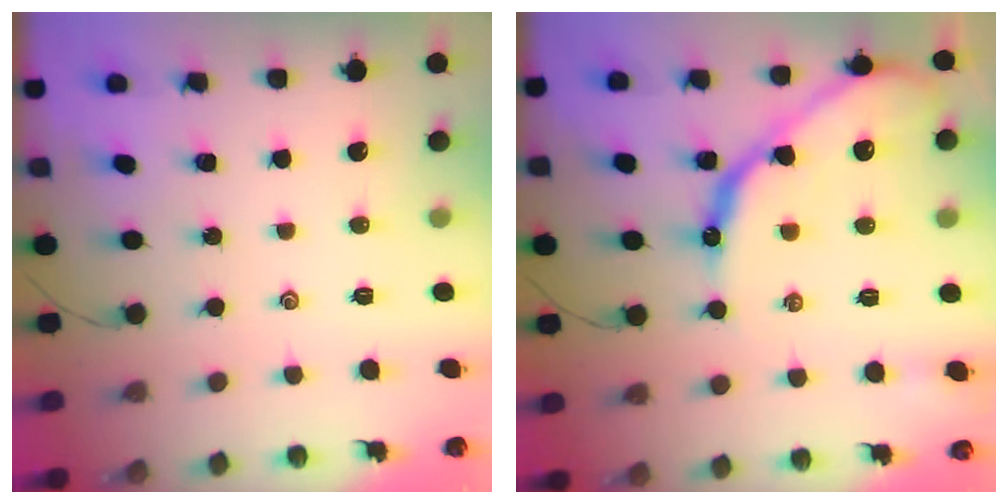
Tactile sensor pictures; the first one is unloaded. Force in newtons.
{"total": 15.8, "press": 15.8, "slide": 1.1}